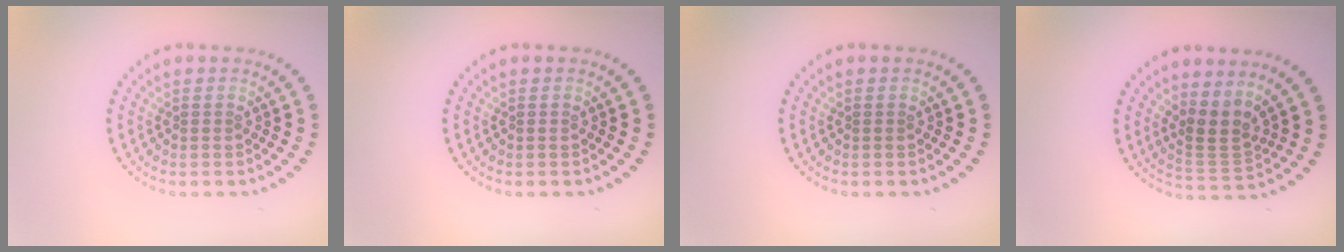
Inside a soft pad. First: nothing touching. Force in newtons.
{"total": 0.0}
{"total": 0.0}
{"total": 2.8, "press": 2.0, "slide": 1.9}